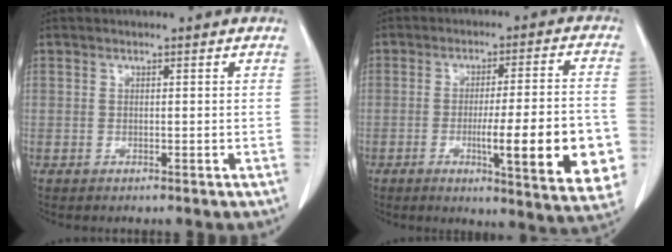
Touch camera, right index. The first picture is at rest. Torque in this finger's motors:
{"motor_torque": [1.57, -0.57, 1.01, 0.14]}